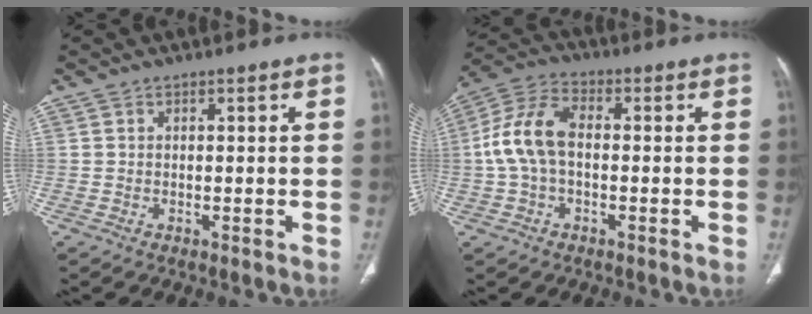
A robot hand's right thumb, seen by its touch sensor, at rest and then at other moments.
{"total": 10.4, "force": [-0.3, 6.2, 8.3], "torque": [-0.174, 0.030, -0.011]}